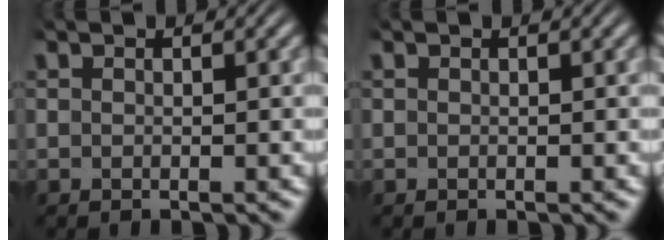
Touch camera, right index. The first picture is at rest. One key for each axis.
{"total": 0.0}